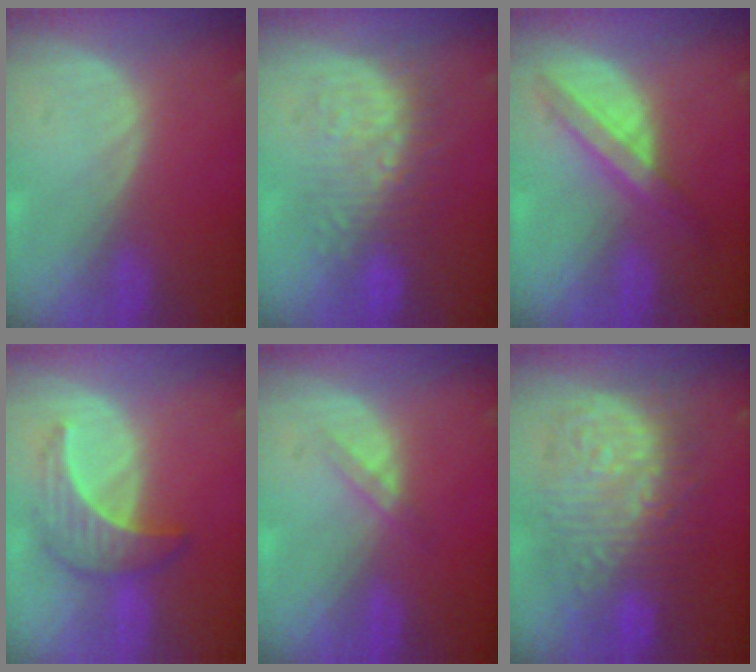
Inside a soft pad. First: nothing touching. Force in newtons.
{"total": 8.8, "press": 8.5, "slide": 2.2}
{"total": 5.8, "press": 5.7, "slide": 0.9}
{"total": 6.4, "press": 6.3, "slide": 1.0}
{"total": 1.8, "press": 1.8, "slide": 0.2}
{"total": 13.4, "press": 13.3, "slide": 1.4}